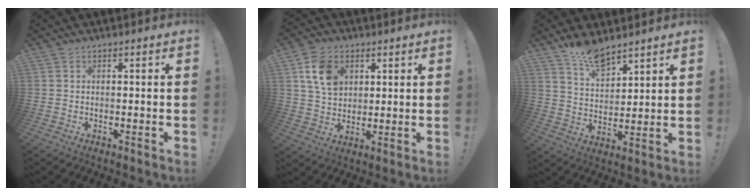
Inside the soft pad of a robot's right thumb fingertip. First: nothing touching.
{"total": 11.2, "force": [4.5, 8.4, 6.0], "torque": [-0.091, -0.002, 0.090]}
{"total": 9.7, "force": [8.2, 3.5, 3.8], "torque": [-0.061, -0.058, 0.153]}